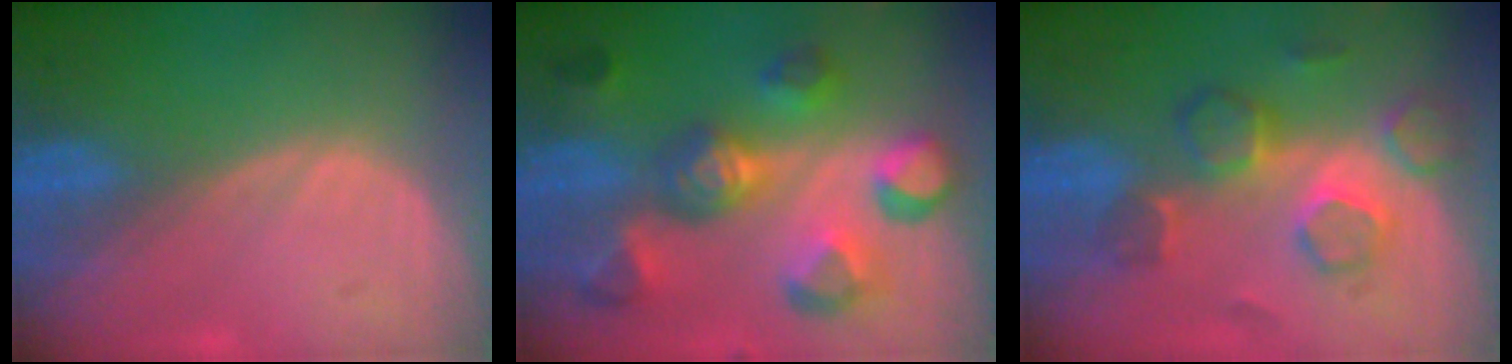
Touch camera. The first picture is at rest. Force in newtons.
{"total": 10.5, "press": 9.8, "slide": 3.8}
{"total": 7.8, "press": 7.3, "slide": 2.8}